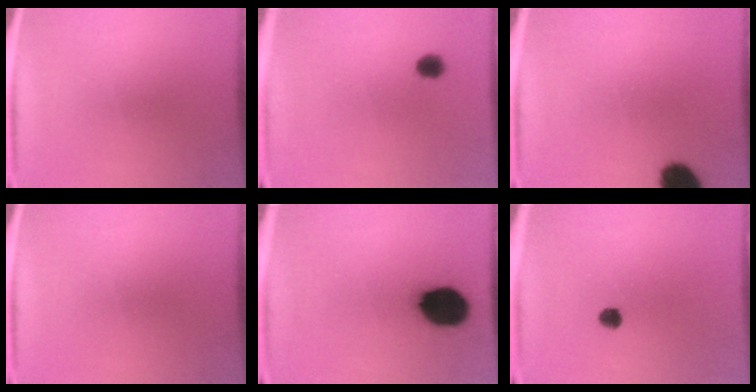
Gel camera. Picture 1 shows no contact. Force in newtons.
{"total": 3.1}
{"total": 8.9}
{"total": 0.0}
{"total": 13.9}
{"total": 2.5}